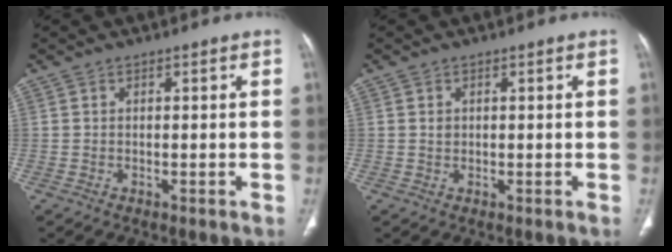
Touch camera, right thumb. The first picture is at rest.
{"total": 1.0, "force": [0.2, 0.8, 0.5], "torque": [-0.007, 0.000, 0.006]}